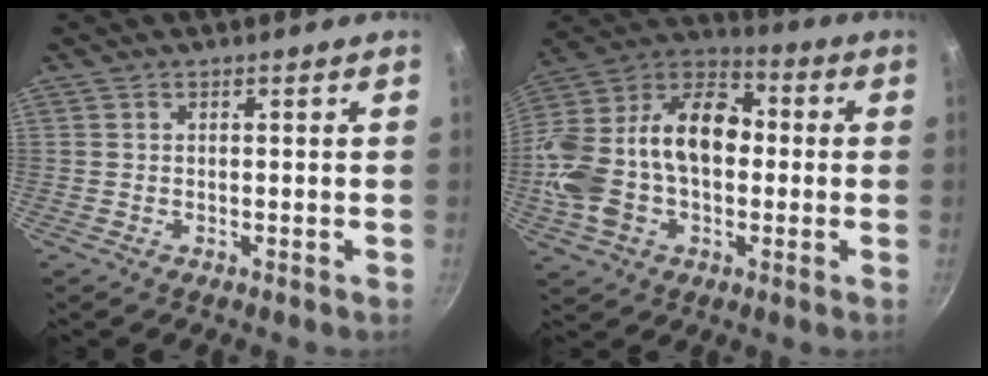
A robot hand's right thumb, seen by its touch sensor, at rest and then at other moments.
{"total": 26.0, "force": [-1.1, 17.5, 19.2], "torque": [-0.356, 0.059, -0.033]}